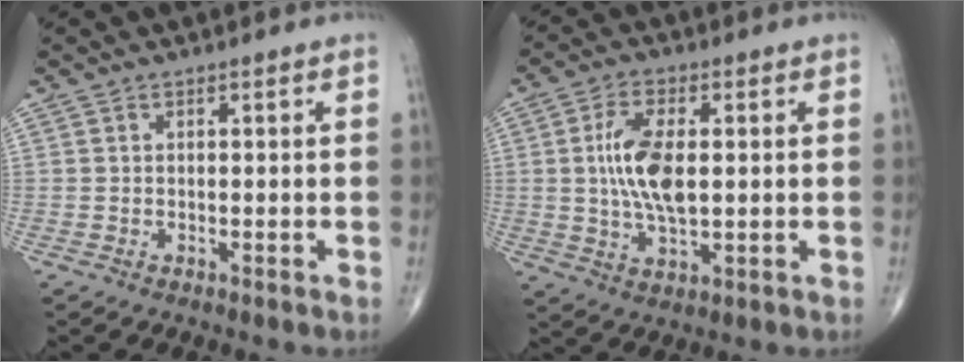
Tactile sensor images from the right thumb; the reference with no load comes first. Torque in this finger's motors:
{"motor_torque": [0.94, 2.55, 1.20, 0.05, 0.11]}